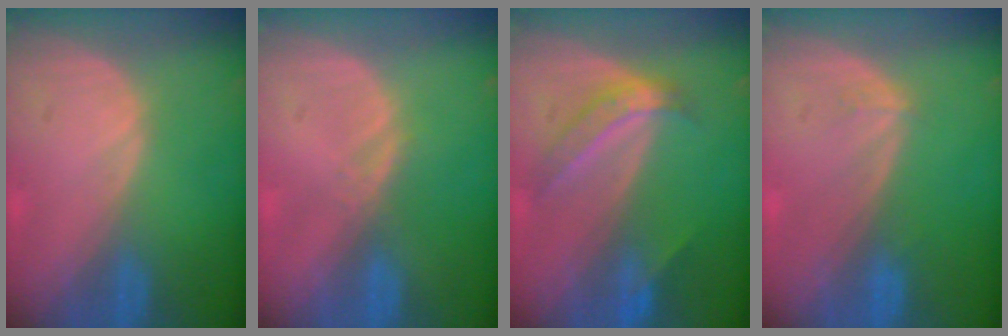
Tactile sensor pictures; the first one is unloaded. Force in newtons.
{"total": 1.2, "press": 1.0, "slide": 0.7}
{"total": 5.6, "press": 4.8, "slide": 2.9}
{"total": 0.9, "press": 0.8, "slide": 0.2}